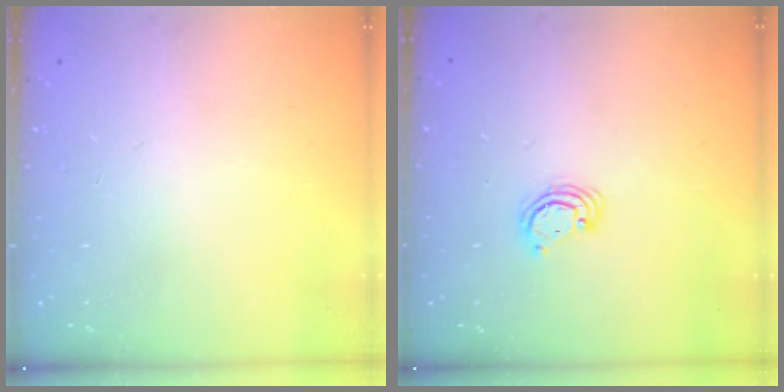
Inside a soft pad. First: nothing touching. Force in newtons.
{"total": 3.4, "press": 3.4, "slide": 0.4}